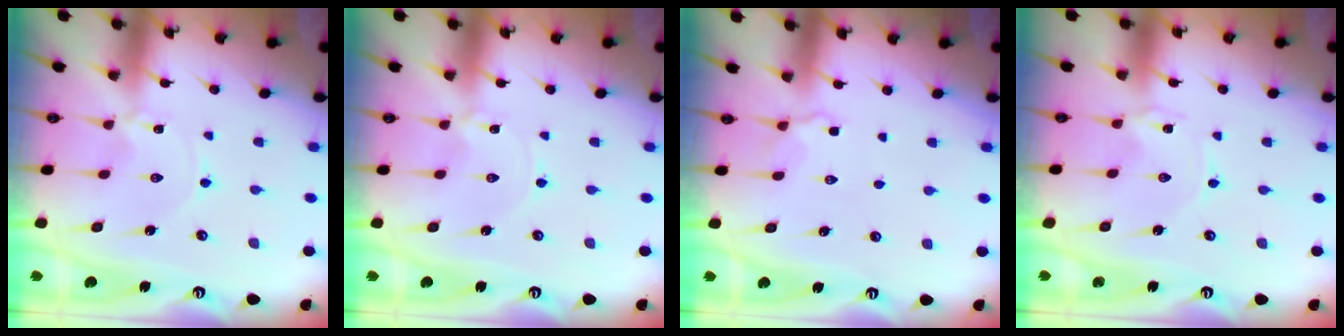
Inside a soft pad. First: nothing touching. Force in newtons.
{"total": 0.0}
{"total": 3.7, "press": 3.4, "slide": 1.5}
{"total": 0.0}